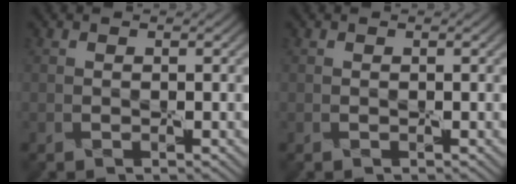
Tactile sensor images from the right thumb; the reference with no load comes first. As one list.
[{"total": 0.0}]